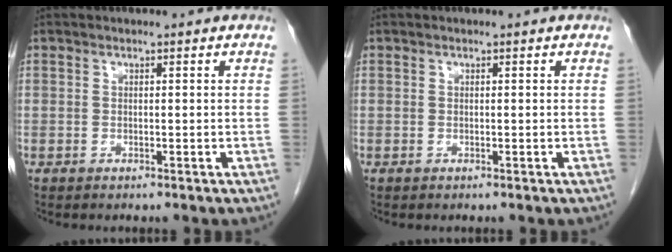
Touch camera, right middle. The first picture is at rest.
{"total": 0.0}